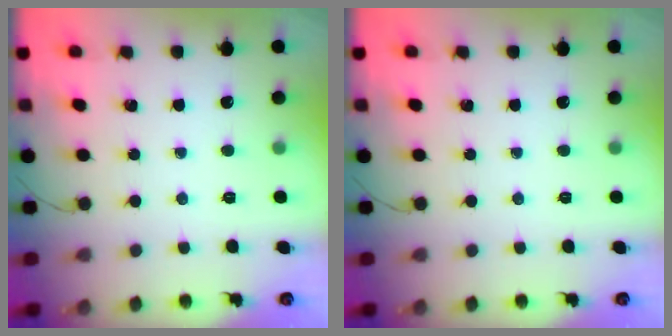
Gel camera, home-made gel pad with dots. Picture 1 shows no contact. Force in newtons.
{"total": 0.0}